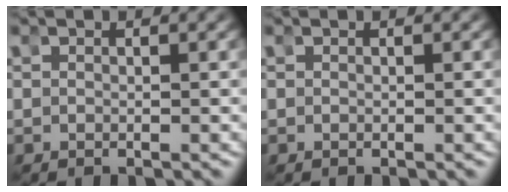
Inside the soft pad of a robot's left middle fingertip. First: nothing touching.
{"total": 0.0}